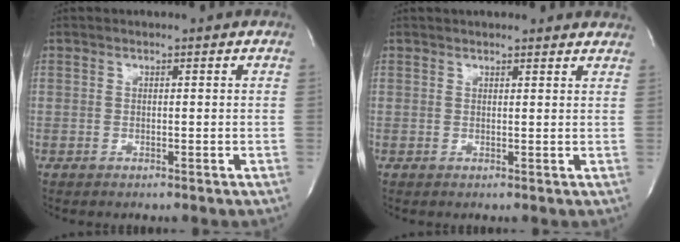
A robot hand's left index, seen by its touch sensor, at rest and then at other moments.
{"total": 9.2, "force": [8.6, 1.9, 2.6], "torque": [-0.022, 0.018, 0.086]}